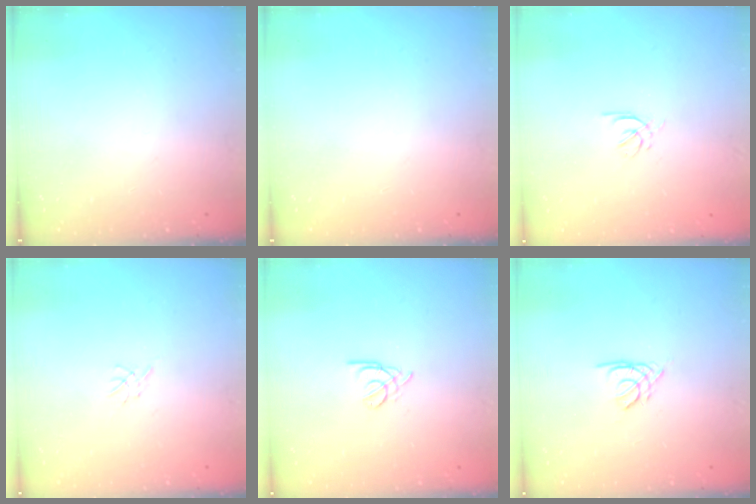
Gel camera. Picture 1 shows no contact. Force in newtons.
{"total": 0.0}
{"total": 2.2, "press": 2.1, "slide": 0.7}
{"total": 0.0}
{"total": 1.8, "press": 1.7, "slide": 0.5}
{"total": 1.9, "press": 1.8, "slide": 0.5}